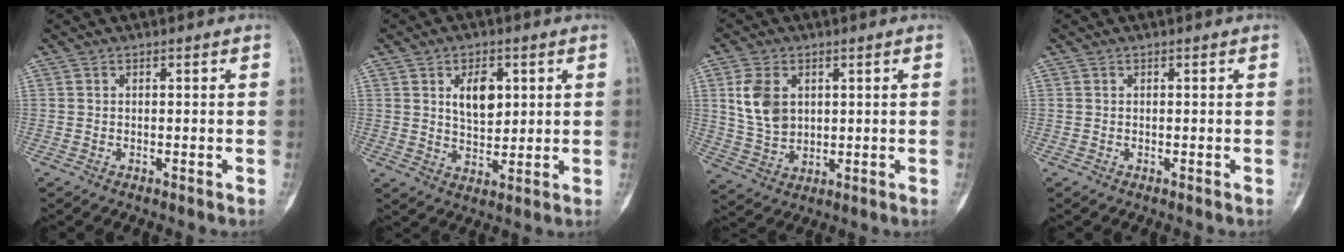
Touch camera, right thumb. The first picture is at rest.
{"total": 7.3, "force": [2.3, 4.4, 5.4], "torque": [-0.068, -0.015, 0.045]}
{"total": 8.7, "force": [2.4, 6.1, 5.8], "torque": [-0.097, -0.008, 0.056]}
{"total": 0.0}